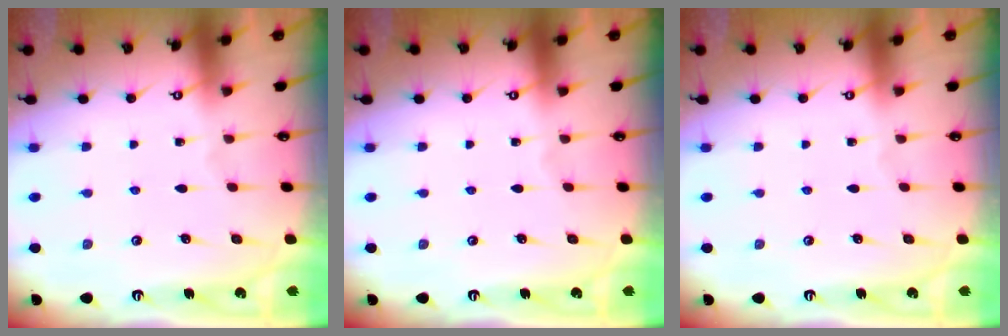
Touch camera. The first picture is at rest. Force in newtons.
{"total": 0.0}
{"total": 0.0}